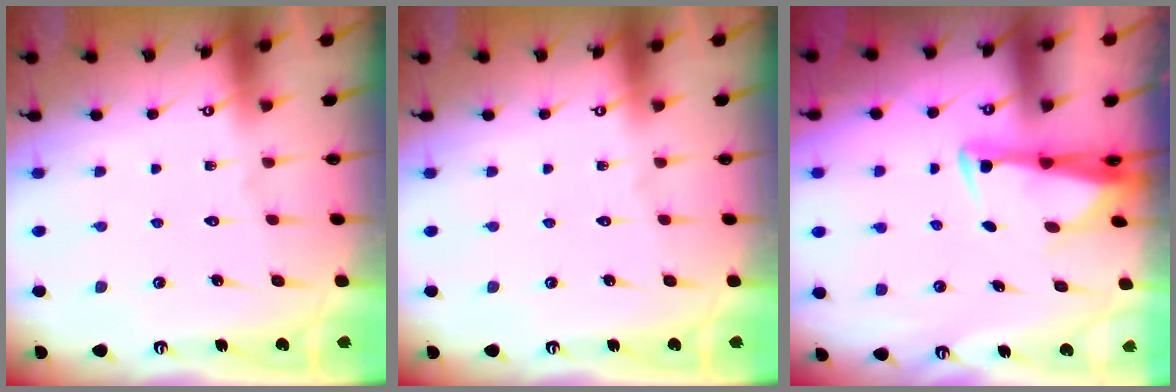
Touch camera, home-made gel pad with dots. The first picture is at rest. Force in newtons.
{"total": 0.0}
{"total": 2.9, "press": 2.9, "slide": 0.7}